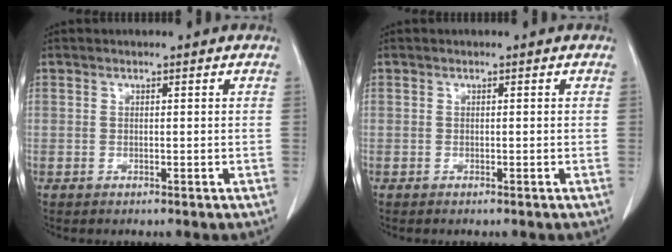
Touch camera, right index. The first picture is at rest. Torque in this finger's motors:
{"motor_torque": [-0.08, 0.09, 0.04, 0.01]}